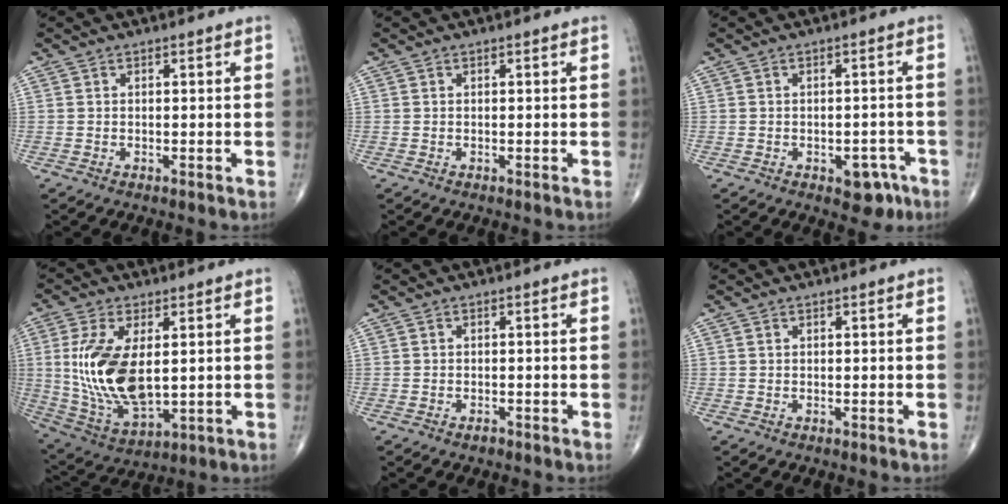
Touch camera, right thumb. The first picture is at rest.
{"total": 0.0}
{"total": 5.1, "force": [-2.6, 3.1, 3.2], "torque": [-0.016, 0.018, -0.029]}
{"total": 16.0, "force": [1.7, 8.0, 13.8], "torque": [-0.280, -0.019, 0.049]}
{"total": 0.9, "force": [-0.7, 0.5, 0.4], "torque": [-0.006, 0.001, -0.012]}
{"total": 0.0}